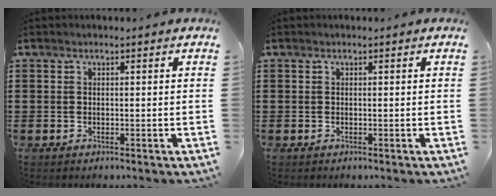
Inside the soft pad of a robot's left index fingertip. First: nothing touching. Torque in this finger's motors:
{"motor_torque": [0.00, 0.00, 0.00, 0.00]}